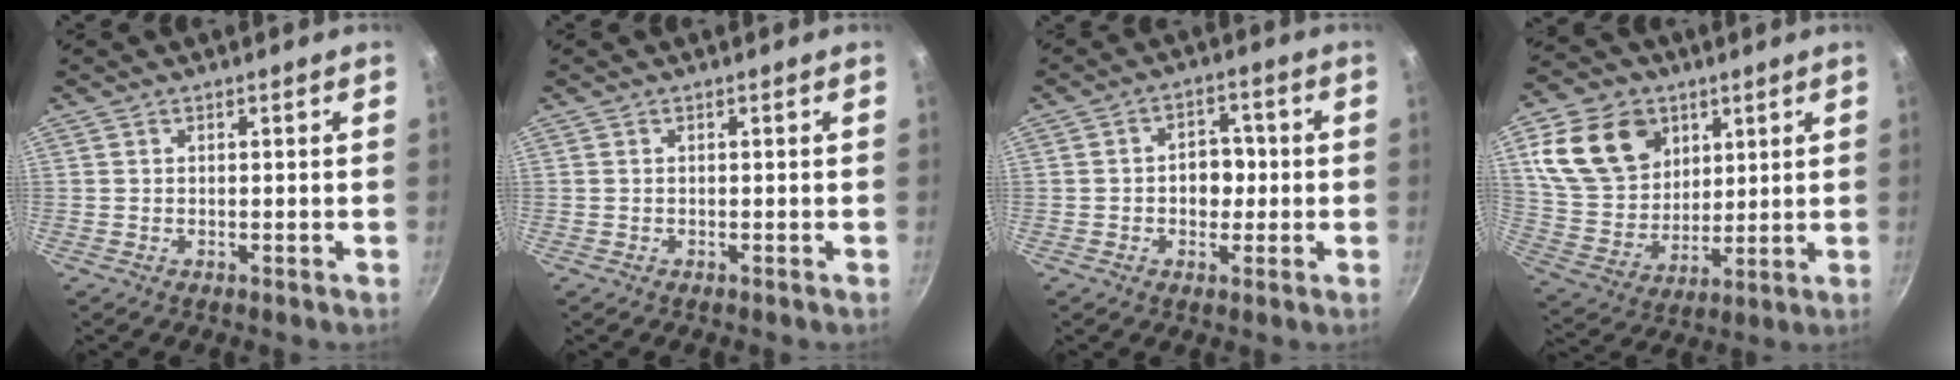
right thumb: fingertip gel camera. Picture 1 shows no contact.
{"total": 0.0}
{"total": 6.3, "force": [-0.3, 4.8, 4.0], "torque": [-0.017, 0.011, -0.009]}
{"total": 18.3, "force": [7.3, 13.7, 9.6], "torque": [-0.151, -0.022, 0.145]}